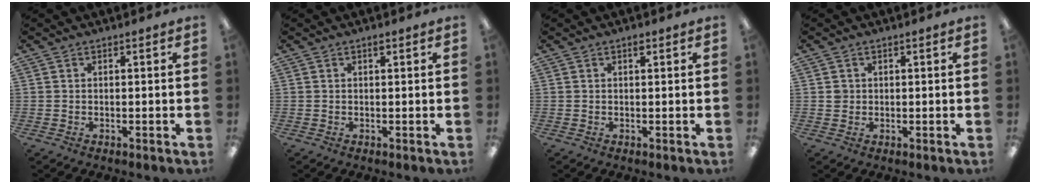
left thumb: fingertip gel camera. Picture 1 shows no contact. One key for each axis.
{"total": 0.7, "fx": 0.5, "fy": 0.2, "fz": 0.5, "tx": -0.011, "ty": 0.002, "tz": 0.008}
{"total": 1.0, "fx": 0.6, "fy": 0.4, "fz": 0.7, "tx": -0.008, "ty": 0.000, "tz": 0.009}
{"total": 1.5, "fx": 0.3, "fy": 1.5, "fz": 0.2, "tx": 0.004, "ty": 0.002, "tz": 0.002}